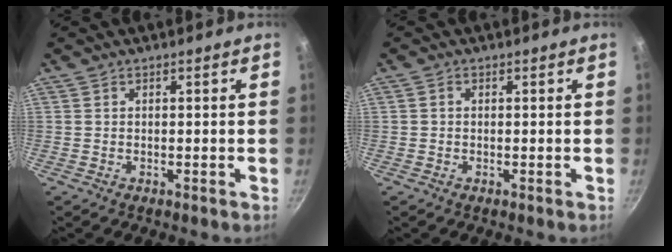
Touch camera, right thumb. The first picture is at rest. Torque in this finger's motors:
{"motor_torque": [-0.14, -0.33, -0.20, -0.20, 0.05]}